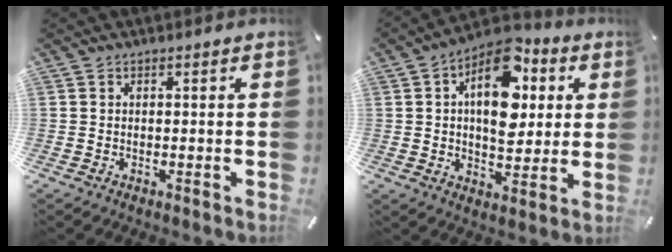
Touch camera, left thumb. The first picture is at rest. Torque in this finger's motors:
{"motor_torque": [1.10, 1.67, 1.95, -0.73, 0.40]}